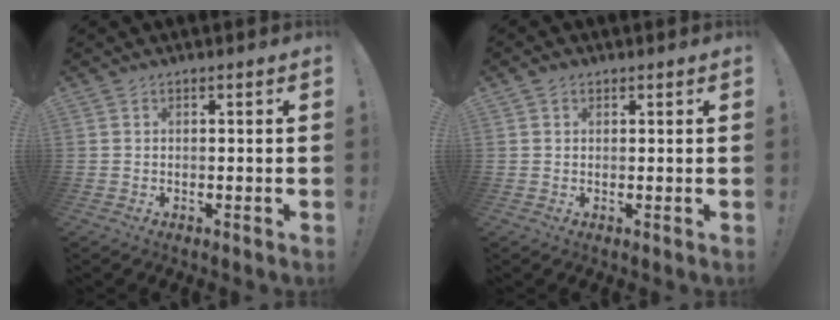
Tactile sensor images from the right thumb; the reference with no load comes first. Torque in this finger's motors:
{"motor_torque": [-0.02, 0.03, 0.09, -0.09, 0.00]}